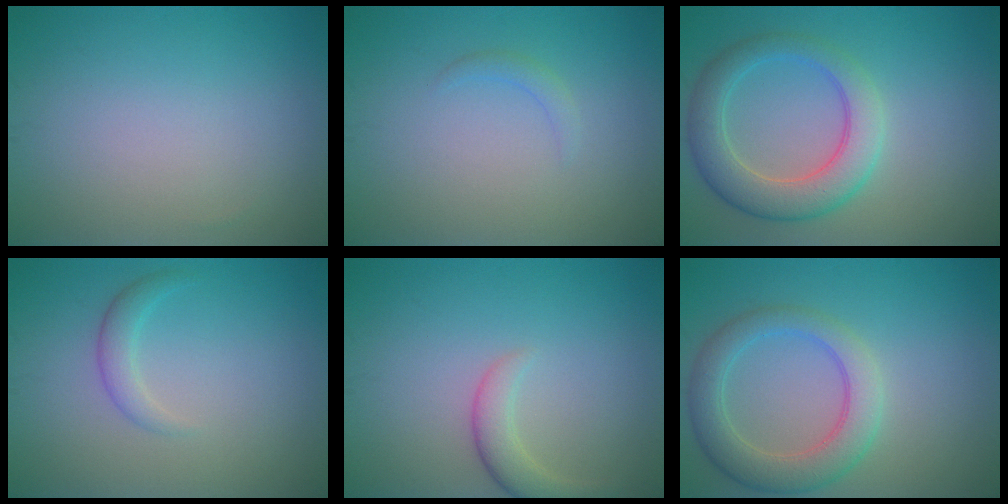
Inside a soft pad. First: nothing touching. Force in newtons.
{"total": 0.9, "press": 0.9, "slide": 0.0}
{"total": 5.5, "press": 5.5, "slide": 0.3}
{"total": 1.7, "press": 1.7, "slide": 0.1}
{"total": 2.6, "press": 2.6, "slide": 0.3}
{"total": 5.0, "press": 4.9, "slide": 0.4}